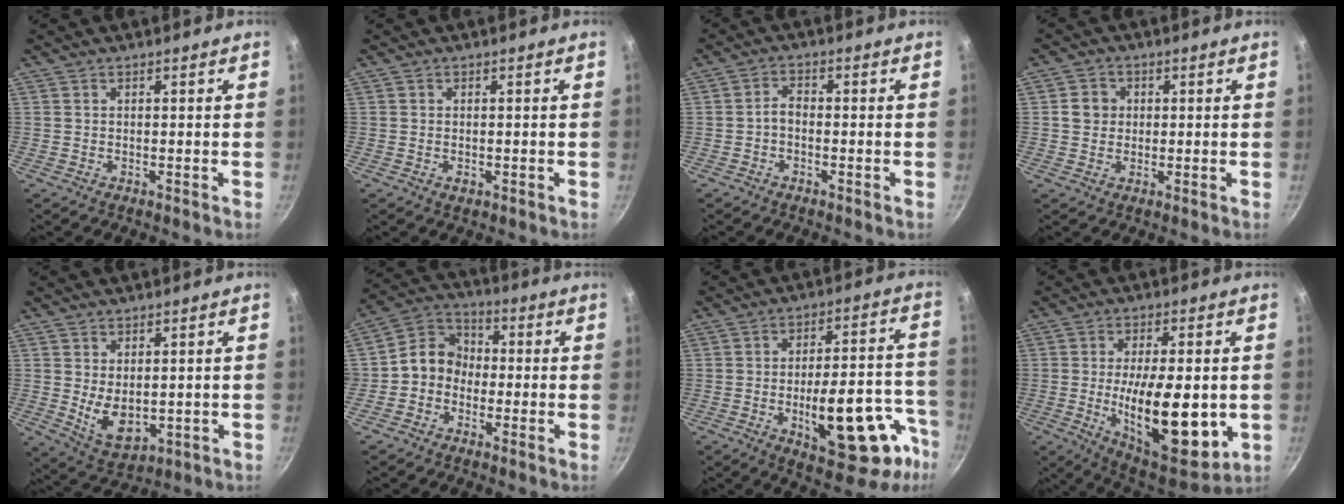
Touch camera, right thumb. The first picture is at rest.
{"total": 1.3, "force": [-0.4, 0.8, 0.9], "torque": [-0.015, 0.001, -0.006]}
{"total": 2.3, "force": [-1.0, 1.4, 1.6], "torque": [-0.029, 0.018, -0.023]}
{"total": 3.9, "force": [0.4, 3.6, 1.4], "torque": [-0.002, 0.006, 0.000]}
{"total": 7.5, "force": [0.4, 4.7, 5.8], "torque": [-0.085, -0.022, 0.028]}
{"total": 7.9, "force": [-1.4, 6.8, 3.7], "torque": [-0.035, 0.029, -0.048]}
{"total": 21.6, "force": [-8.8, 9.3, 17.3], "torque": [-0.183, 0.045, -0.110]}
{"total": 19.8, "force": [-2.6, 8.2, 17.9], "torque": [-0.257, -0.012, -0.031]}